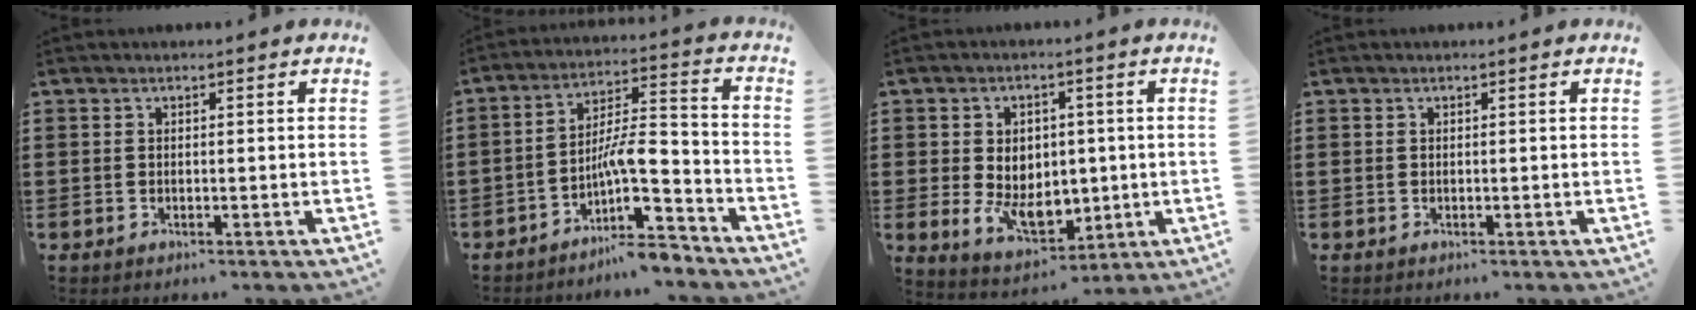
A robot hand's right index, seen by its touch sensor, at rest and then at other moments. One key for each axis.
{"total": 9.3, "fx": -6.1, "fy": 2.2, "fz": 6.7, "tx": -0.123, "ty": -0.002, "tz": -0.116}
{"total": 7.7, "fx": -0.3, "fy": 5.9, "fz": 4.9, "tx": -0.079, "ty": 0.002, "tz": -0.010}
{"total": 0.0}